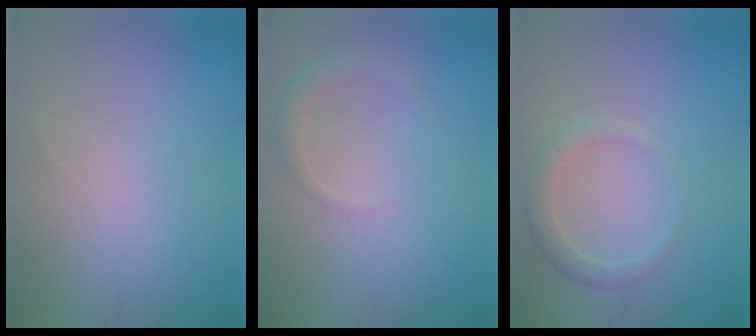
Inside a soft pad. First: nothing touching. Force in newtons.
{"total": 1.3, "press": 1.3, "slide": 0.1}
{"total": 1.9, "press": 1.9, "slide": 0.1}